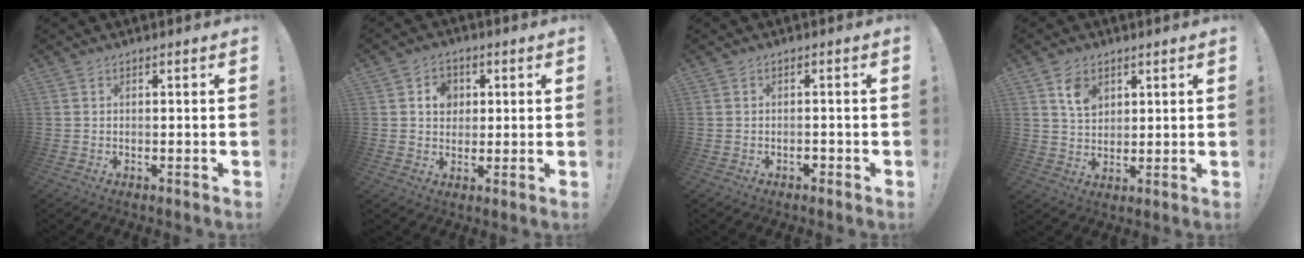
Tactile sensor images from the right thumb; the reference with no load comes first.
{"total": 6.1, "force": [1.5, 5.4, 2.6], "torque": [-0.033, 0.000, 0.027]}
{"total": 1.2, "force": [-1.0, 0.4, 0.5], "torque": [-0.009, 0.001, -0.018]}
{"total": 6.9, "force": [3.6, 4.9, 3.3], "torque": [-0.044, -0.014, 0.065]}